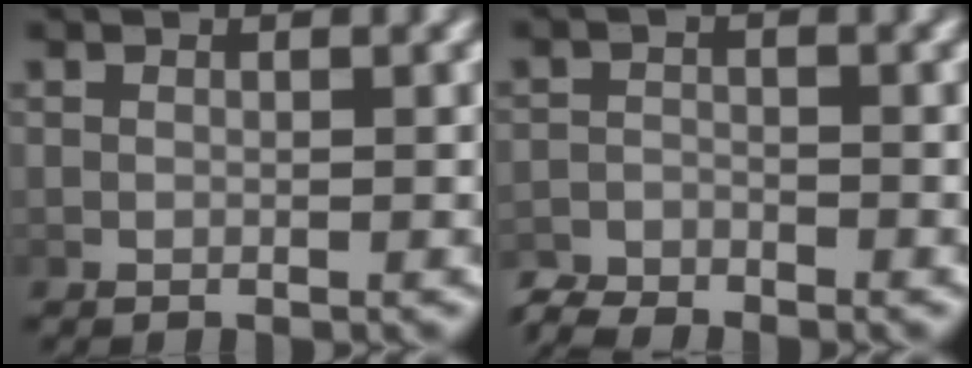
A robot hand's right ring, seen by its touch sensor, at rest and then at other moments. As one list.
[{"total": 2.7, "force": [-2.6, 0.7, 0.1], "torque": [0.002, -0.010, -0.049]}]